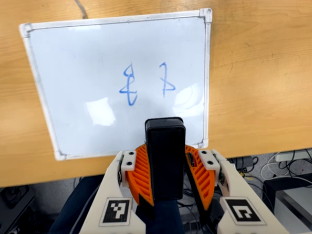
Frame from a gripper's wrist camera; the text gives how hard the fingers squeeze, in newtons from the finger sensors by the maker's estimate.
{"total": 6.7, "left": 7.6, "right": 5.9}